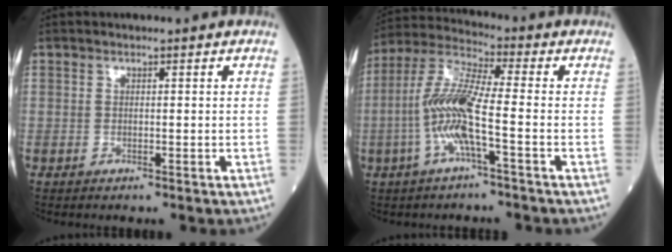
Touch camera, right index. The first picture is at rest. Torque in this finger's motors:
{"motor_torque": [0.58, -0.22, 0.27, 0.21]}